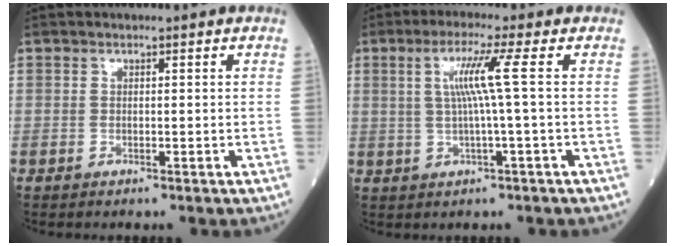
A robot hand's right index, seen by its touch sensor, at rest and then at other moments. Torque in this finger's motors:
{"motor_torque": [0.98, 0.17, 0.53, 0.15]}